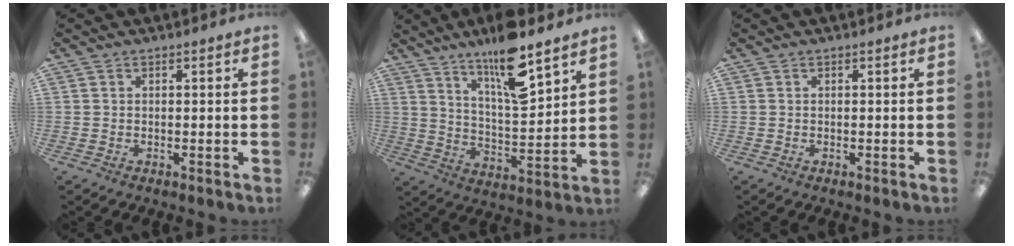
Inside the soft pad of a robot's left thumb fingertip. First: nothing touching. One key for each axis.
{"total": 14.3, "fx": 10.7, "fy": 3.3, "fz": 9.0, "tx": -0.146, "ty": -0.068, "tz": 0.176}
{"total": 0.0}